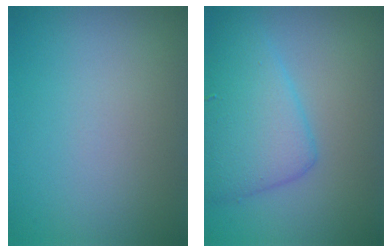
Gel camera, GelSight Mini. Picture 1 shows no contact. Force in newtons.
{"total": 5.3, "press": 5.3, "slide": 0.2}